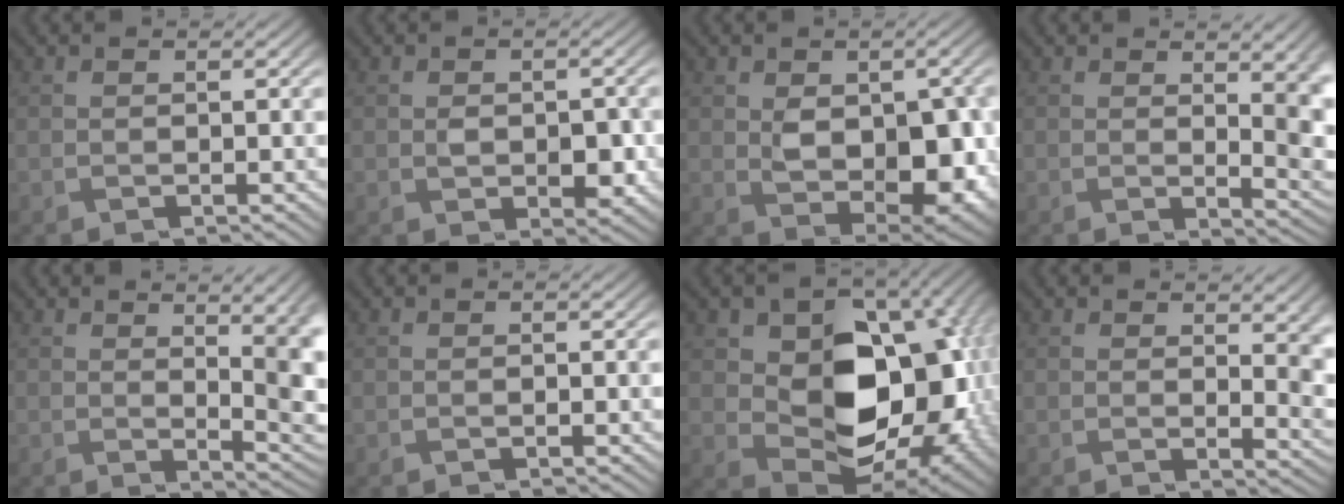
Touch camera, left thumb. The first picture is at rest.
{"total": 3.6, "force": [-0.8, 2.2, 2.7], "torque": [-0.039, -0.006, -0.009]}
{"total": 8.9, "force": [-0.8, 4.9, 7.3], "torque": [-0.120, -0.010, -0.004]}
{"total": 4.9, "force": [1.4, 1.5, 4.4], "torque": [-0.062, -0.006, 0.032]}
{"total": 5.8, "force": [1.8, 1.3, 5.3], "torque": [-0.067, 0.001, 0.034]}
{"total": 0.5, "force": [-0.5, -0.1, 0.1], "torque": [0.000, -0.001, -0.010]}
{"total": 13.8, "force": [0.2, 9.3, 10.2], "torque": [-0.136, -0.015, 0.014]}
{"total": 5.0, "force": [1.2, 2.7, 4.1], "torque": [-0.058, -0.017, 0.027]}